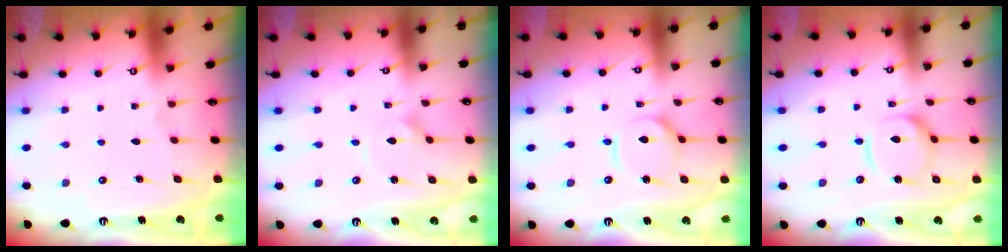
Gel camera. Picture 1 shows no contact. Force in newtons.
{"total": 1.8, "press": 1.8, "slide": 0.1}
{"total": 5.9, "press": 5.9, "slide": 0.6}
{"total": 10.7, "press": 10.7, "slide": 0.9}